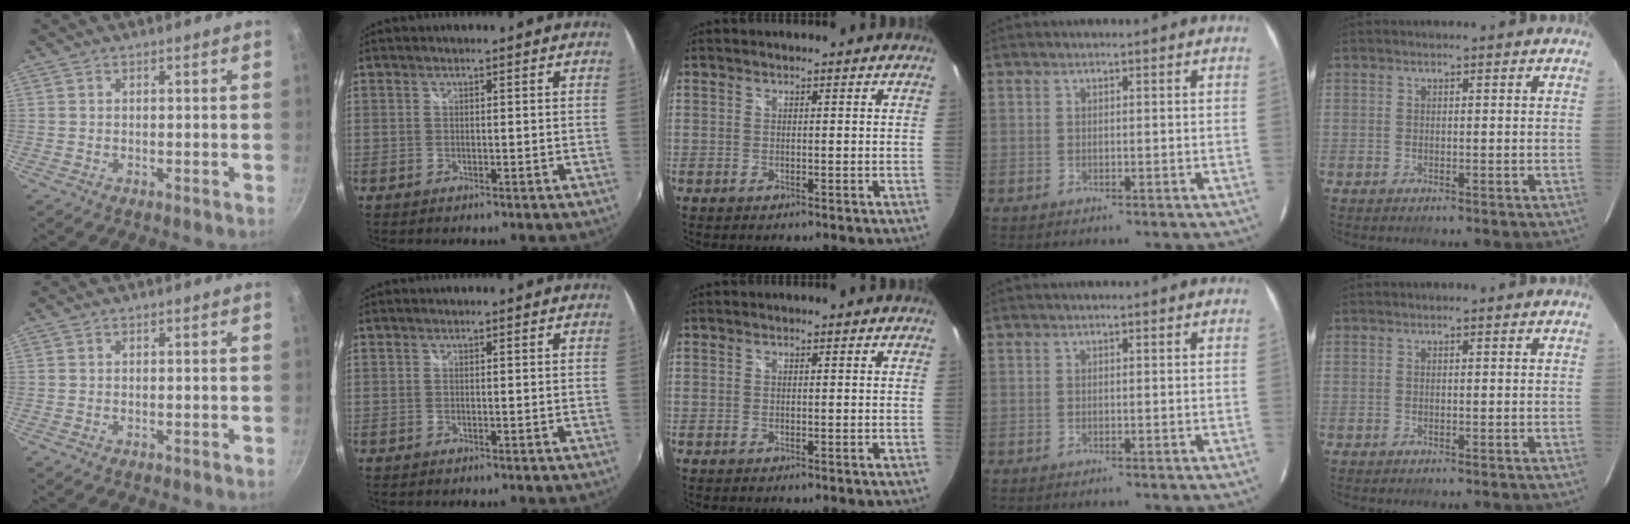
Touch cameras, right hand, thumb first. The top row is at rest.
{}